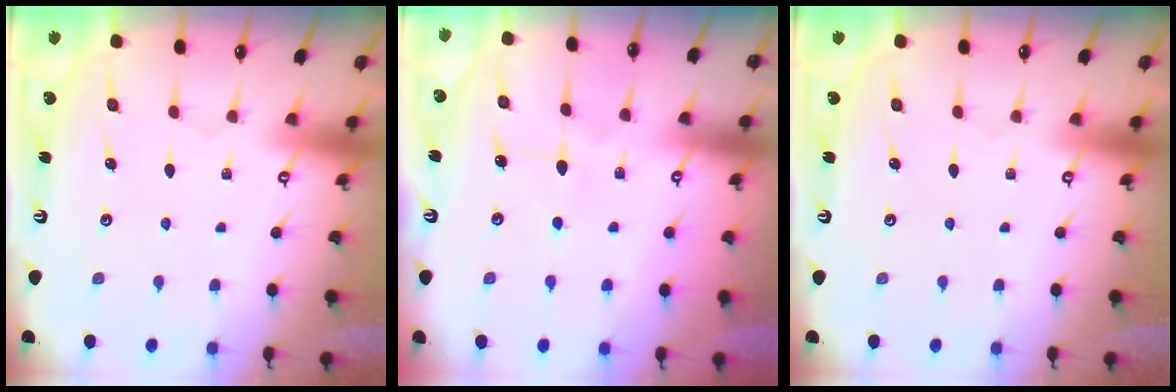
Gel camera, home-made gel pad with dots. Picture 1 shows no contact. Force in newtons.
{"total": 5.1, "press": 5.0, "slide": 0.6}
{"total": 0.0}